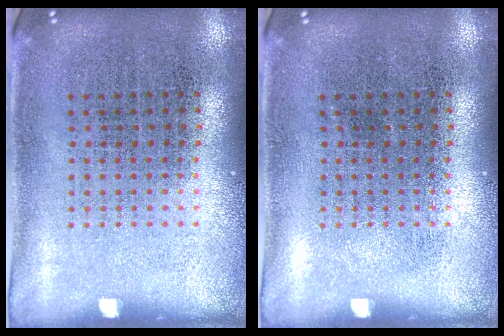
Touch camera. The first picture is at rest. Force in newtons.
{"total": 0.0}